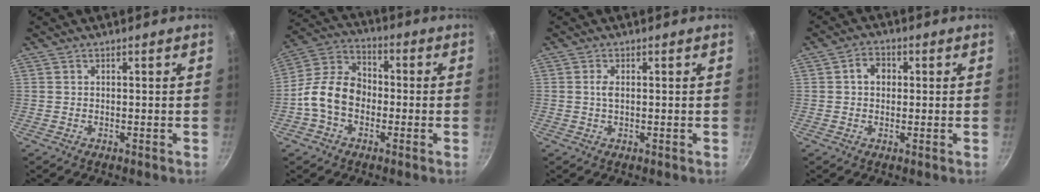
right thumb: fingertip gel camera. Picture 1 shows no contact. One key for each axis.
{"total": 11.8, "fx": -2.6, "fy": 8.6, "fz": 7.6, "tx": -0.108, "ty": 0.037, "tz": -0.069}
{"total": 1.6, "fx": 0.1, "fy": 0.7, "fz": 1.4, "tx": -0.029, "ty": 0.002, "tz": 0.001}
{"total": 4.0, "fx": 0.5, "fy": 3.2, "fz": 2.3, "tx": -0.018, "ty": 0.008, "tz": 0.004}